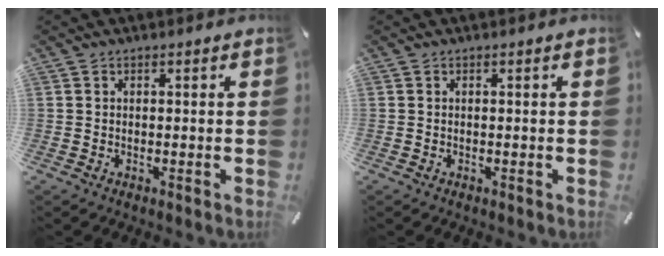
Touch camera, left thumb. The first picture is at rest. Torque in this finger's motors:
{"motor_torque": [0.00, 0.00, -0.09, 0.01, 0.00]}